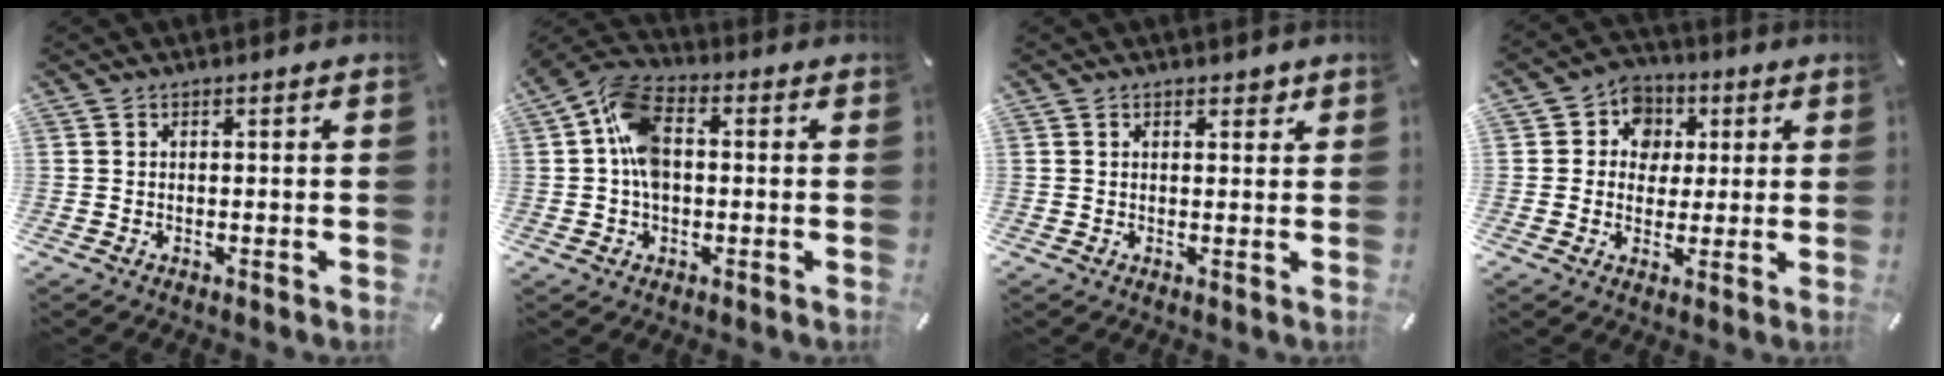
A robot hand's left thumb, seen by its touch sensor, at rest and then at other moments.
{"total": 11.4, "force": [0.6, 7.6, 8.5], "torque": [-0.171, 0.014, 0.013]}
{"total": 2.2, "force": [1.2, 1.3, 1.3], "torque": [-0.019, 0.001, 0.018]}
{"total": 7.9, "force": [1.0, 7.5, 2.3], "torque": [-0.036, 0.000, 0.016]}